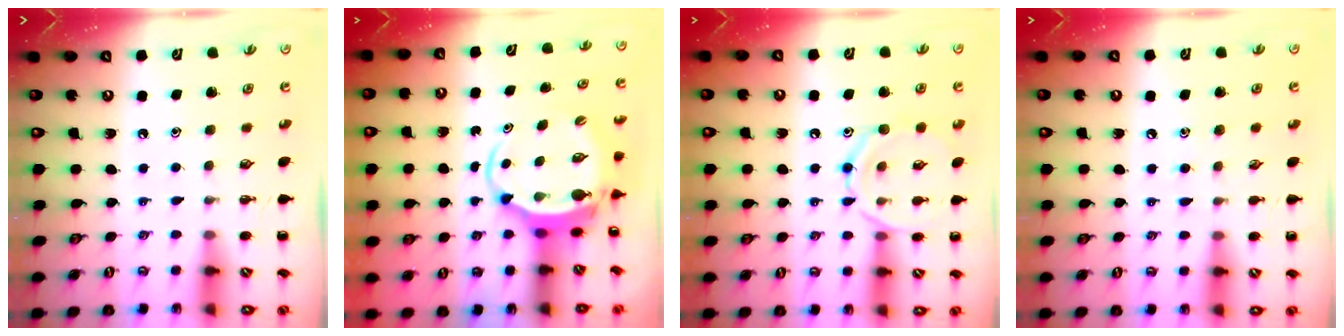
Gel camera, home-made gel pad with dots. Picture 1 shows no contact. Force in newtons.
{"total": 6.3, "press": 6.2, "slide": 1.4}
{"total": 11.3, "press": 11.3, "slide": 0.6}
{"total": 6.0, "press": 5.6, "slide": 2.1}